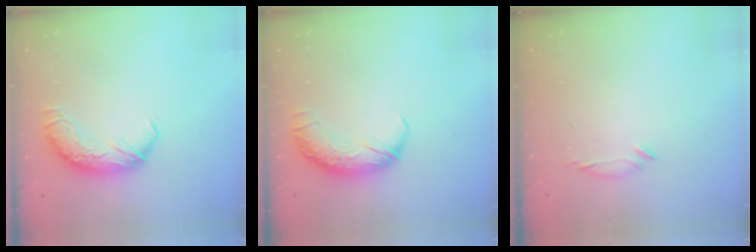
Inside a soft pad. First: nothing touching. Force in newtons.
{"total": 2.3, "press": 0.9, "slide": 2.1}
{"total": 6.5, "press": 6.4, "slide": 1.1}